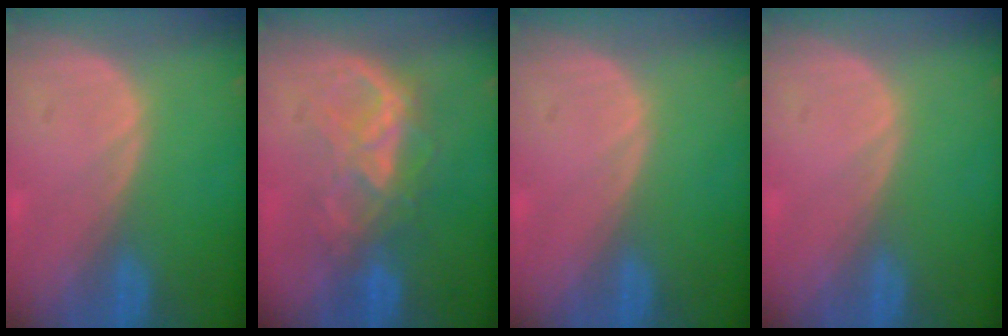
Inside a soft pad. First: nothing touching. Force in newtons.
{"total": 6.3, "press": 6.3, "slide": 0.7}
{"total": 0.0}
{"total": 0.0}